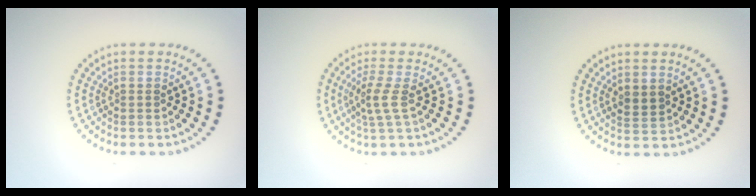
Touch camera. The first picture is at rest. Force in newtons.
{"total": 2.1, "press": 1.5, "slide": 1.5}
{"total": 1.5, "press": 1.3, "slide": 0.7}